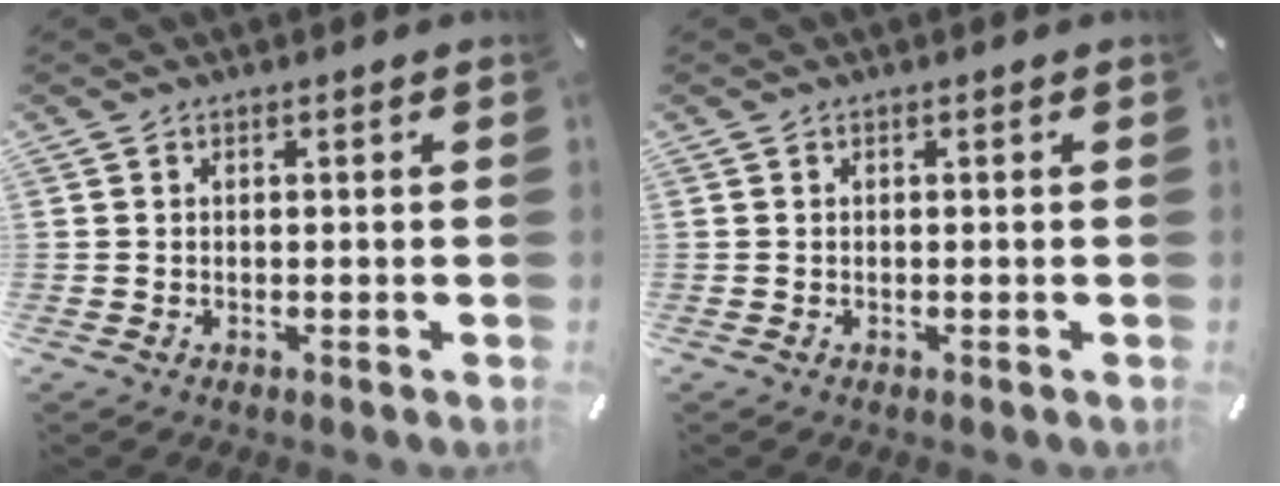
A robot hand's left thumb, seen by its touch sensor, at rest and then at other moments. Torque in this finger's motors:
{"motor_torque": [0.00, 0.00, 0.04, 0.04, 0.00]}